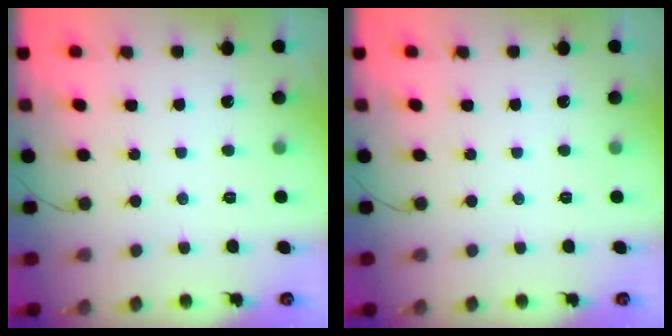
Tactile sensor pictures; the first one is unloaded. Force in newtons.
{"total": 0.0}